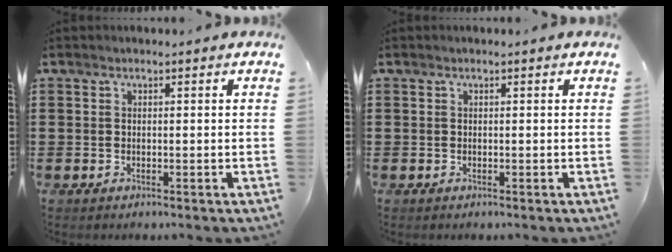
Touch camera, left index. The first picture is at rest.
{"total": 0.0}